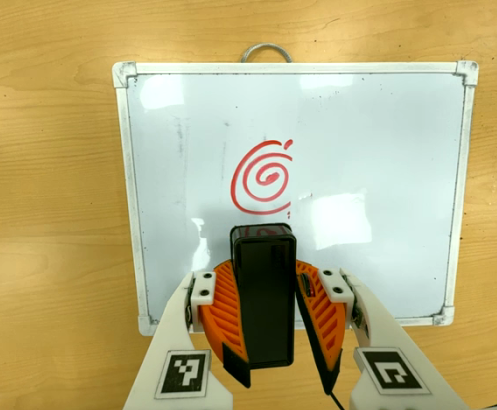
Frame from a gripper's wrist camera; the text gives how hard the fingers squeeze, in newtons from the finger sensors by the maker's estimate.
{"total": 9.5, "left": 10.1, "right": 8.8}